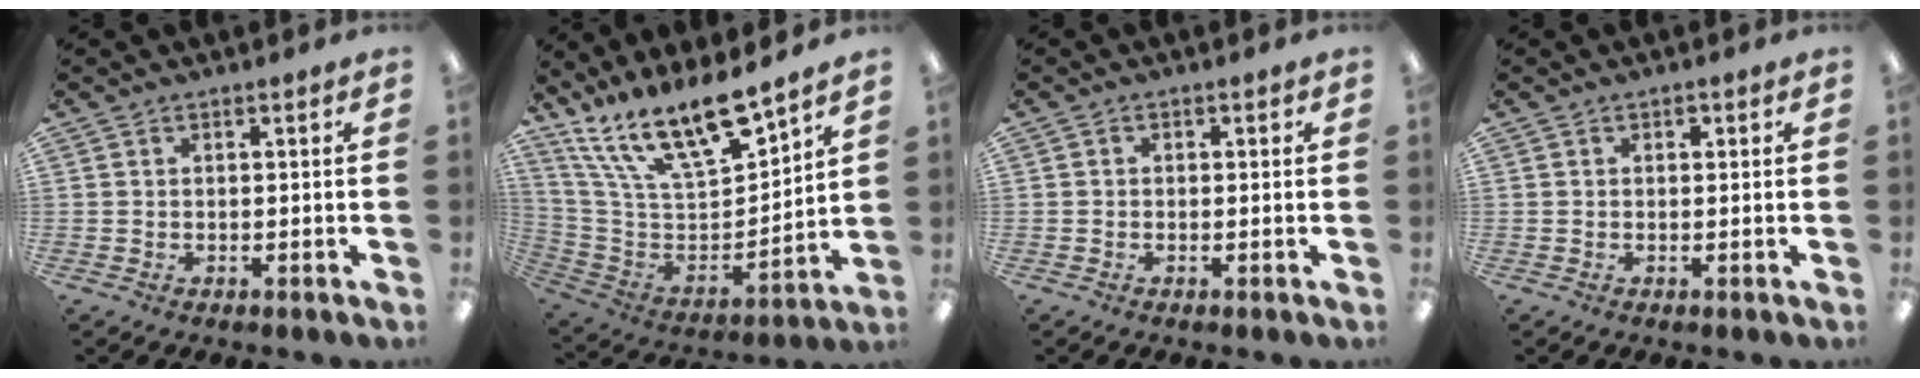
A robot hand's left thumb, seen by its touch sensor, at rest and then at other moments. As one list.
[{"total": 18.4, "force": [15.0, 4.2, 9.7], "torque": [-0.195, -0.109, 0.265]}, {"total": 1.0, "force": [-0.6, 0.7, 0.4], "torque": [-0.006, 0.004, -0.012]}, {"total": 0.9, "force": [0.4, 0.5, 0.5], "torque": [-0.004, 0.003, 0.005]}]